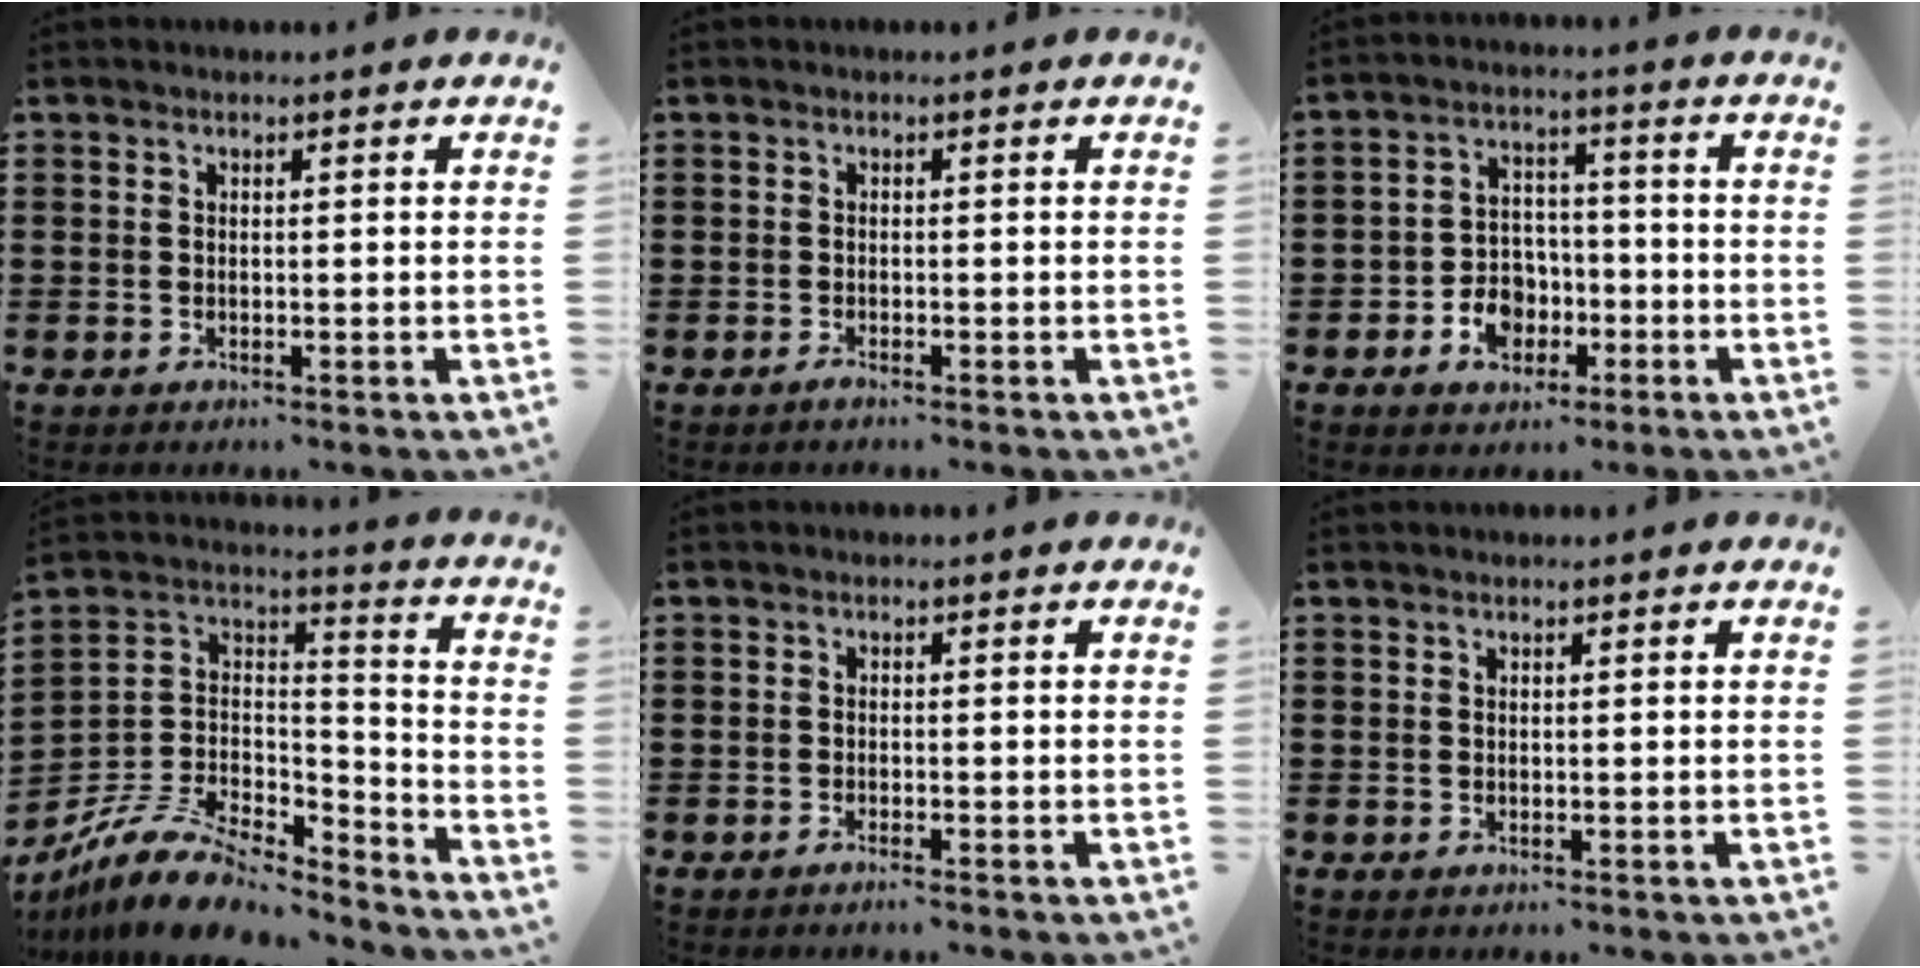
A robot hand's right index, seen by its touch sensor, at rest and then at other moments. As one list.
[{"total": 0.7, "force": [-0.6, 0.0, 0.4], "torque": [-0.010, -0.004, -0.010]}, {"total": 6.0, "force": [-2.6, 4.8, 2.5], "torque": [-0.047, 0.017, -0.044]}, {"total": 10.8, "force": [-9.0, 3.8, 4.7], "torque": [-0.103, 0.023, -0.177]}, {"total": 0.8, "force": [-0.7, 0.0, 0.4], "torque": [-0.010, -0.003, -0.013]}, {"total": 0.0}]